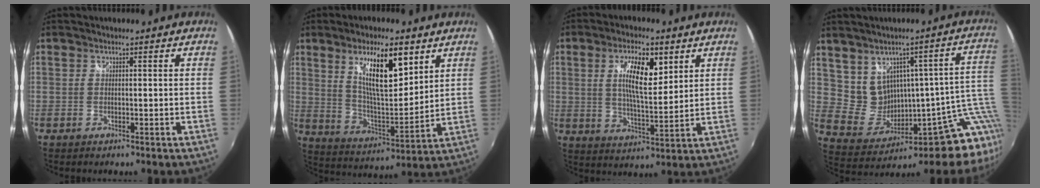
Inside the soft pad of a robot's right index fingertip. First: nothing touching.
{"total": 14.4, "force": [7.1, 4.3, 11.7], "torque": [-0.196, 0.003, 0.136]}
{"total": 10.1, "force": [3.9, 3.3, 8.7], "torque": [-0.157, 0.008, 0.070]}
{"total": 17.3, "force": [0.2, 10.2, 13.9], "torque": [-0.171, -0.005, 0.047]}